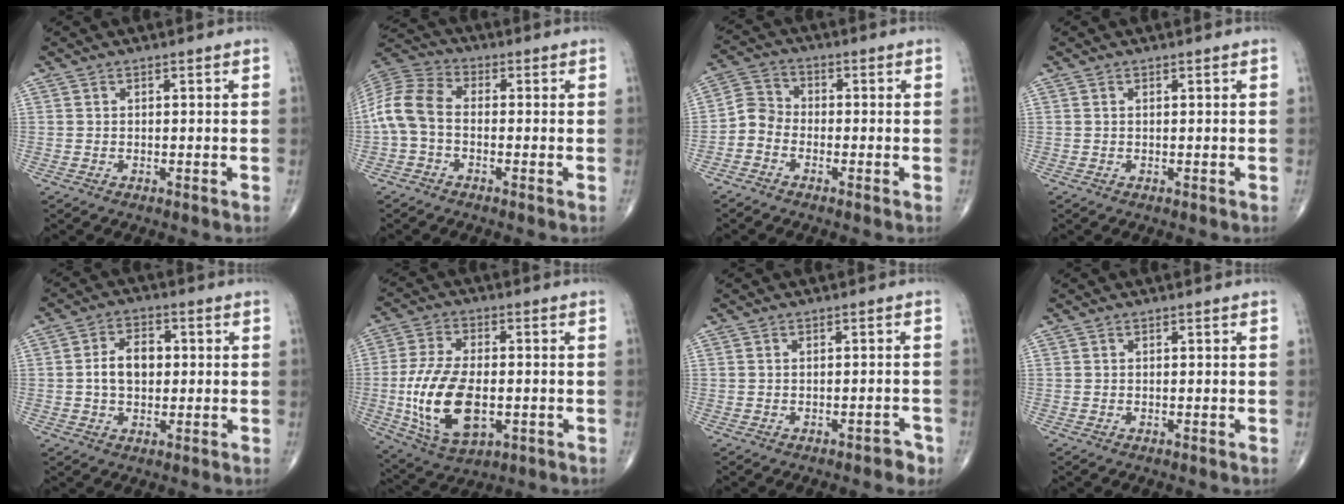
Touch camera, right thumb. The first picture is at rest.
{"total": 9.2, "force": [-1.4, 6.0, 6.9], "torque": [-0.143, 0.027, -0.041]}
{"total": 4.4, "force": [-2.2, 3.5, 1.6], "torque": [-0.017, 0.019, -0.059]}
{"total": 0.0}
{"total": 7.1, "force": [0.2, 4.8, 5.2], "torque": [-0.079, 0.016, 0.001]}
{"total": 16.4, "force": [-2.7, 8.7, 13.6], "torque": [-0.265, -0.001, -0.036]}
{"total": 2.1, "force": [-1.5, 0.9, 1.2], "torque": [-0.011, 0.011, -0.017]}
{"total": 0.0}